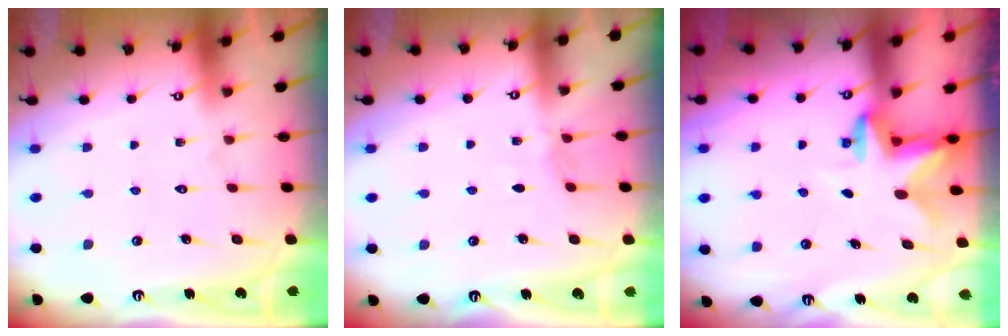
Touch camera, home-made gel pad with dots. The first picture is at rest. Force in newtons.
{"total": 2.9, "press": 2.9, "slide": 0.5}
{"total": 2.8, "press": 2.7, "slide": 0.5}